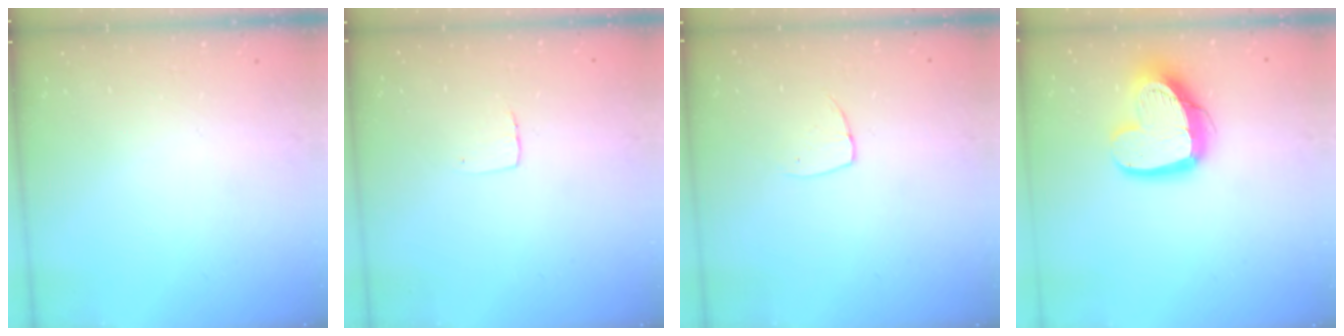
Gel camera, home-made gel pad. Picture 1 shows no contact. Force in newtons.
{"total": 4.3, "press": 4.3, "slide": 0.3}
{"total": 5.2, "press": 5.2, "slide": 0.4}
{"total": 15.0, "press": 14.9, "slide": 1.3}